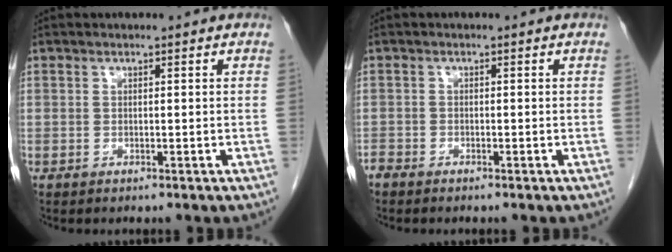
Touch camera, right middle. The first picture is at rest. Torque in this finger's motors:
{"motor_torque": [0.08, -0.07, 0.02, 0.01]}